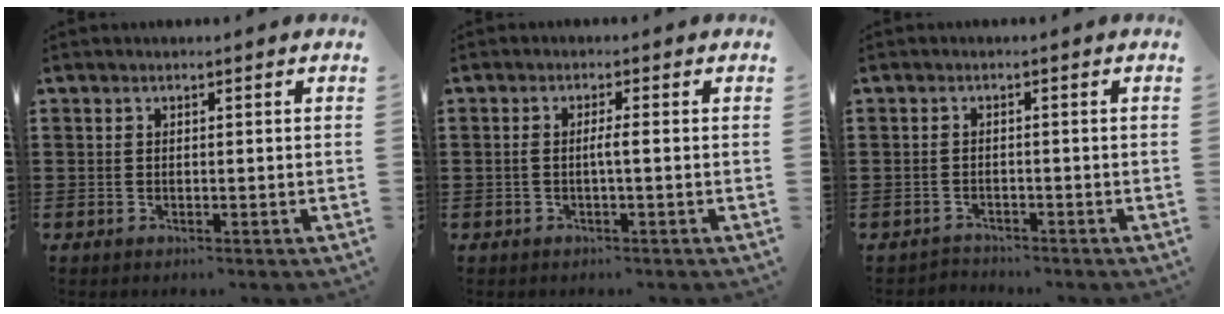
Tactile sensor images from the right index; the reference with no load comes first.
{"total": 1.8, "force": [-0.4, 0.0, 1.8], "torque": [-0.034, -0.003, -0.008]}
{"total": 1.5, "force": [-1.5, 0.3, -0.2], "torque": [-0.001, 0.003, -0.035]}